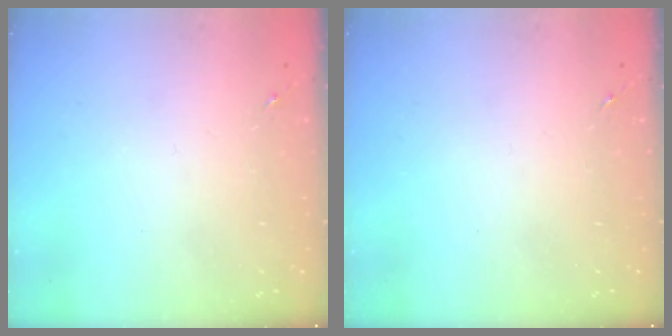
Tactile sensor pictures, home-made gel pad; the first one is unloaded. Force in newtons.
{"total": 0.0}